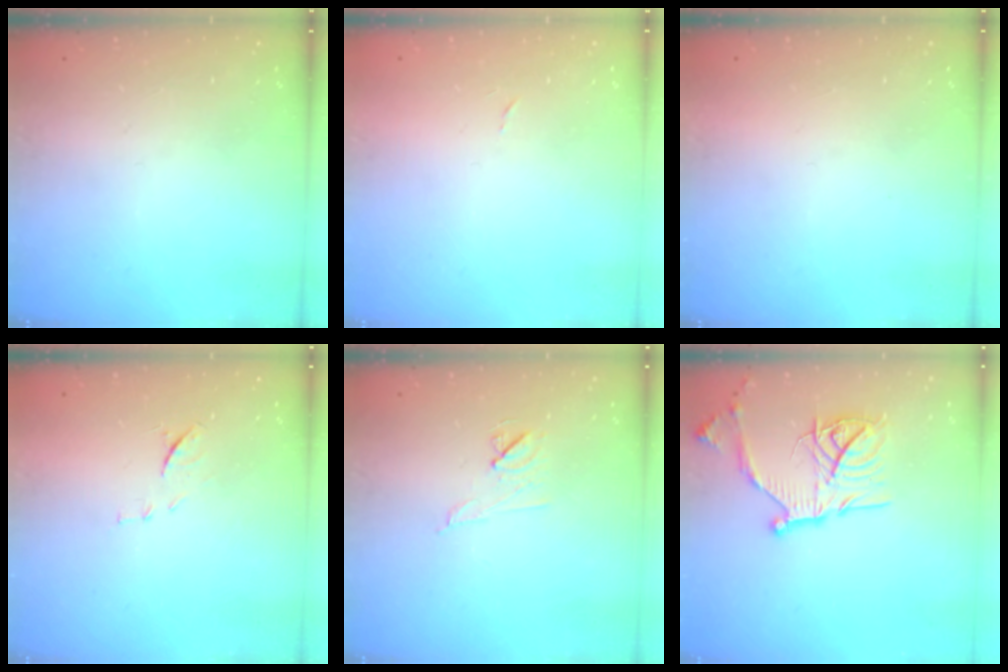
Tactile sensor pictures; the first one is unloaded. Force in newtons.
{"total": 2.4, "press": 2.4, "slide": 0.4}
{"total": 1.5, "press": 1.5, "slide": 0.1}
{"total": 8.5, "press": 8.4, "slide": 1.0}
{"total": 6.7, "press": 6.5, "slide": 1.7}
{"total": 19.5, "press": 19.4, "slide": 1.7}